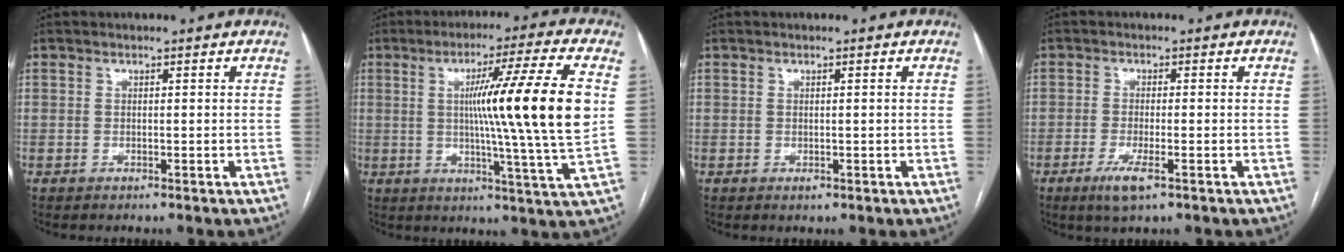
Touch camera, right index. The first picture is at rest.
{"total": 17.1, "force": [2.2, -2.4, 16.8], "torque": [-0.256, -0.008, 0.025]}
{"total": 0.7, "force": [-0.2, 0.4, 0.5], "torque": [-0.005, 0.000, -0.001]}
{"total": 4.1, "force": [-2.2, 0.6, 3.4], "torque": [-0.070, -0.008, -0.040]}